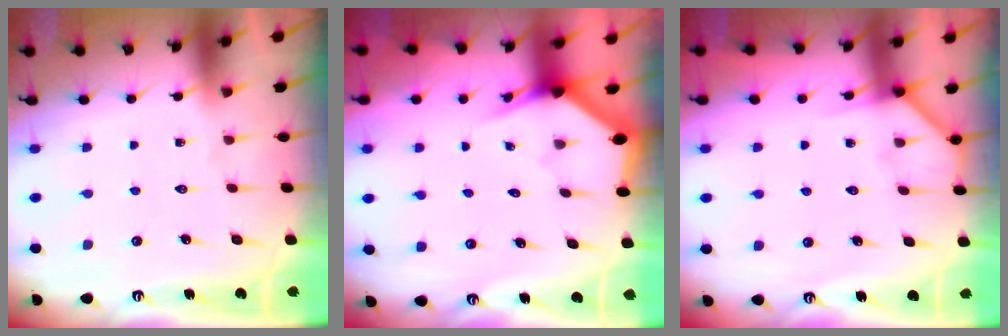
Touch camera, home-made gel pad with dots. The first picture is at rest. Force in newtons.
{"total": 2.6, "press": 2.6, "slide": 0.0}
{"total": 4.3, "press": 4.2, "slide": 0.6}